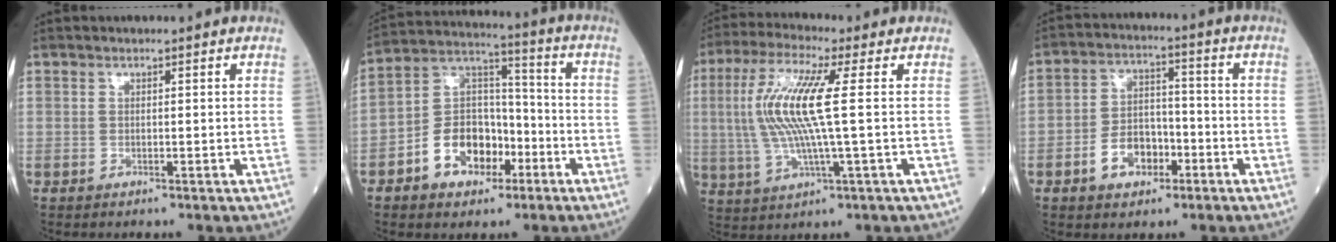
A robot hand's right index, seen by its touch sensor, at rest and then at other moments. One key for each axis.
{"total": 11.2, "fx": -4.8, "fy": 7.4, "fz": 6.9, "tx": -0.140, "ty": 0.033, "tz": -0.080}
{"total": 11.9, "fx": 1.2, "fy": 0.5, "fz": 11.8, "tx": -0.260, "ty": 0.009, "tz": 0.020}
{"total": 7.4, "fx": -3.3, "fy": 4.8, "fz": 4.5, "tx": -0.090, "ty": 0.019, "tz": -0.055}